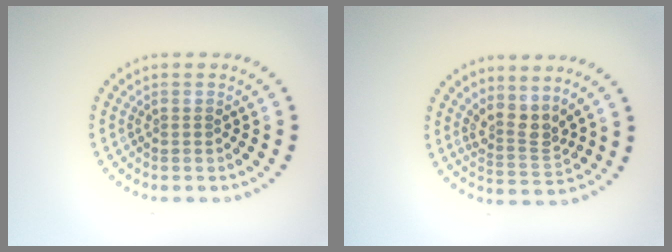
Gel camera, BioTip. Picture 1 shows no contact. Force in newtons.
{"total": 2.8, "press": 2.1, "slide": 1.9}